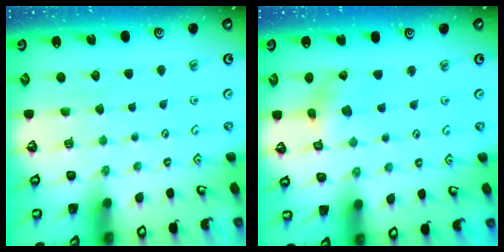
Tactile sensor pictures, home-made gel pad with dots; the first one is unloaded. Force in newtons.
{"total": 2.2, "press": 2.2, "slide": 0.4}